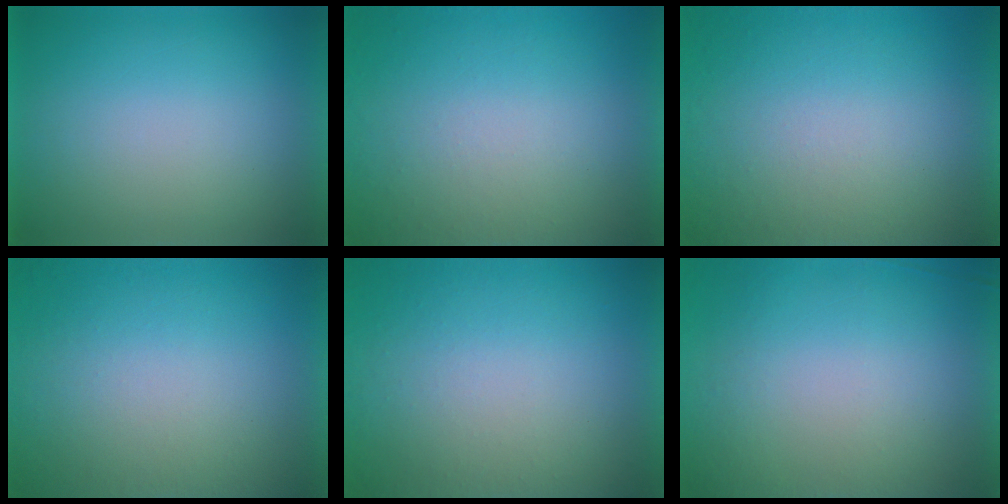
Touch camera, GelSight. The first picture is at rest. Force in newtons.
{"total": 8.3}
{"total": 8.4}
{"total": 1.2}
{"total": 9.8}
{"total": 6.2}